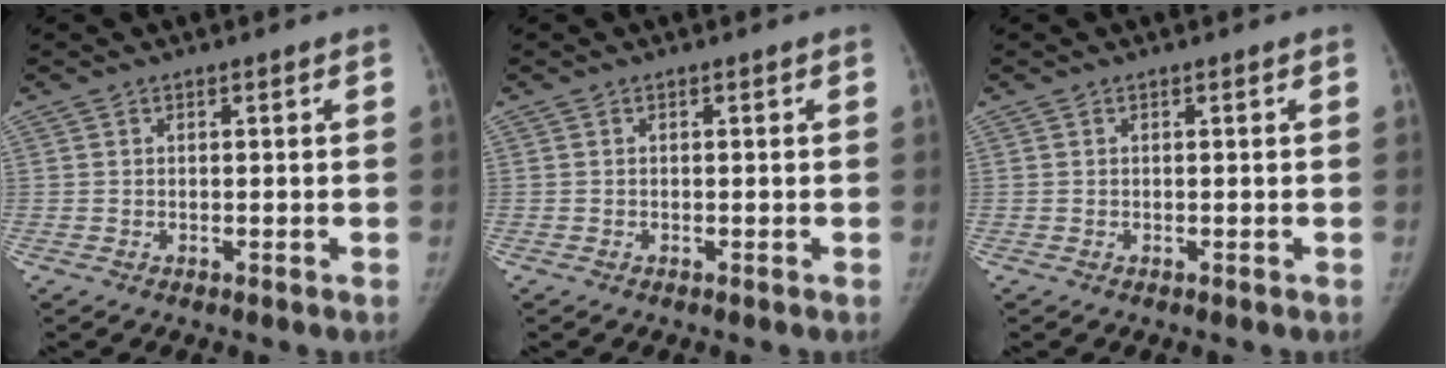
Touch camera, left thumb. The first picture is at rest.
{"total": 0.0}
{"total": 0.0}